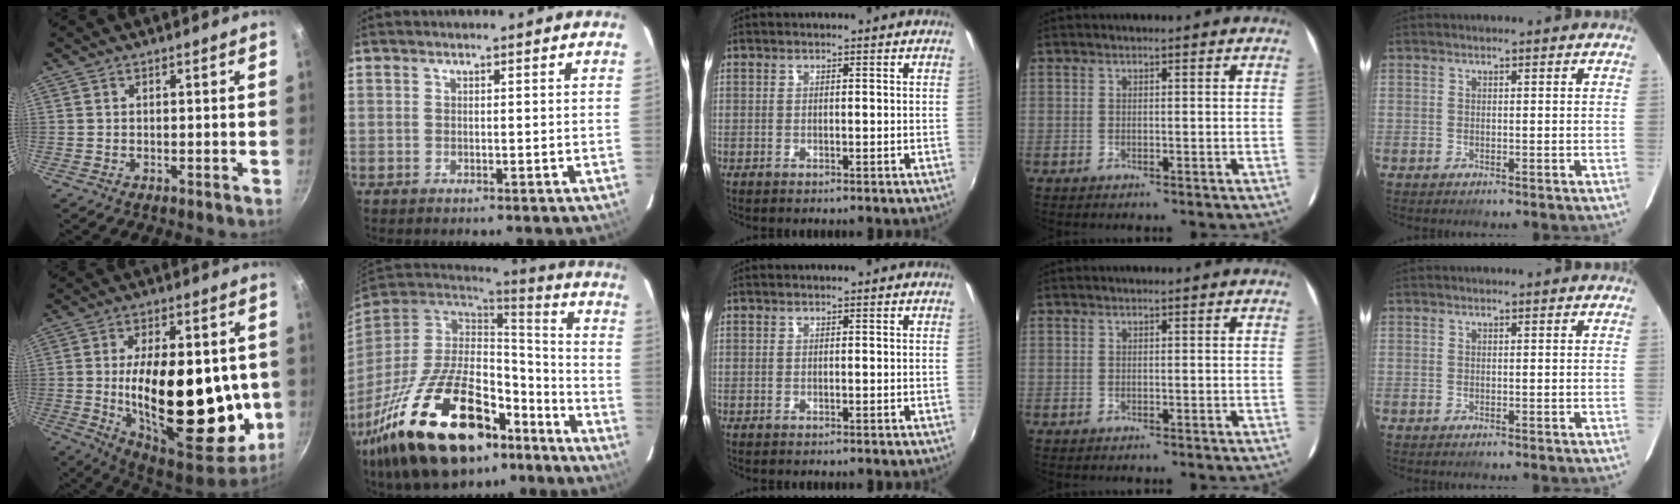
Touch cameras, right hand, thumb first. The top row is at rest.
{"thumb": {"total": 30.2, "force": [-2.5, 14.6, 26.3], "torque": [-0.364, -0.001, -0.023]}, "index": {"total": 31.1, "force": [-17.9, 15.4, 20.2], "torque": [-0.394, -0.020, -0.270]}}